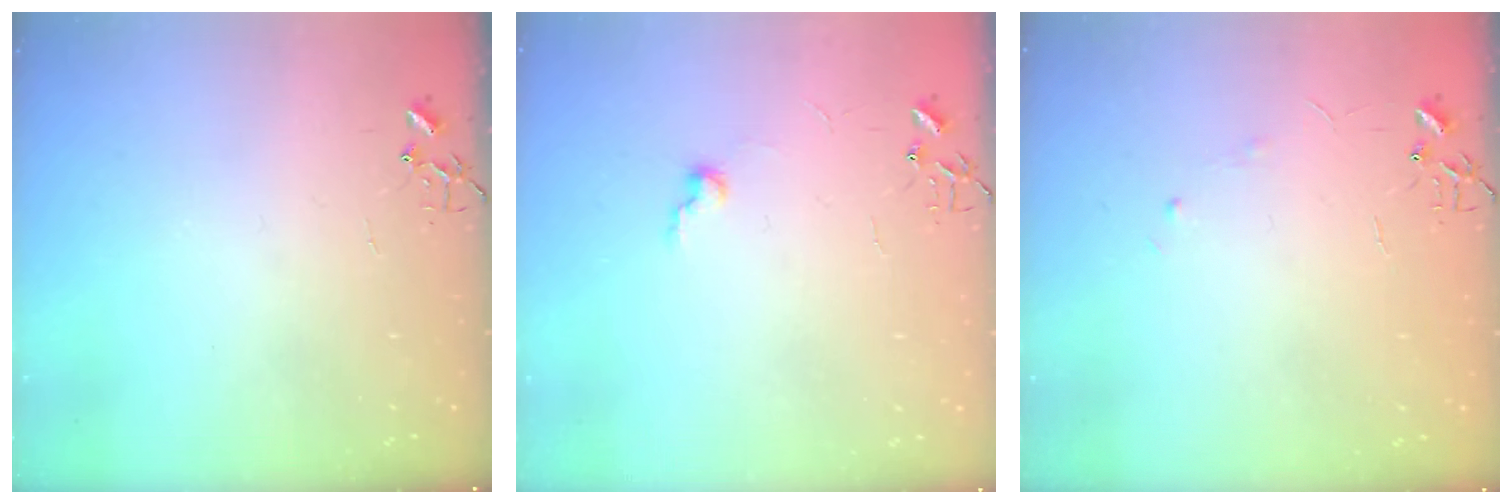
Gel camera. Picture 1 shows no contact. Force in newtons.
{"total": 6.8, "press": 6.8, "slide": 0.8}
{"total": 3.4, "press": 3.4, "slide": 0.6}